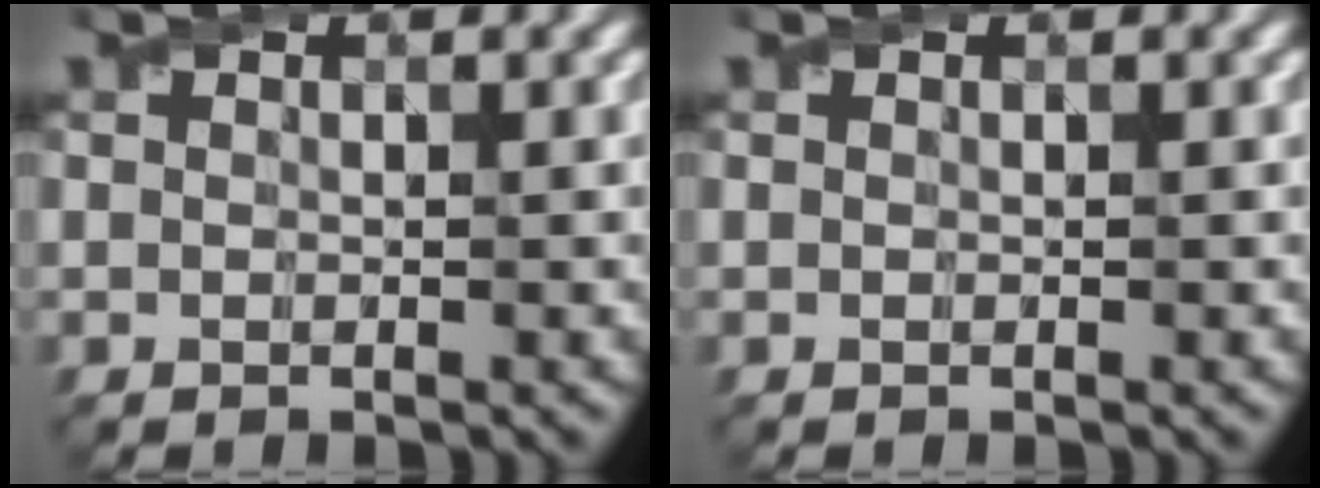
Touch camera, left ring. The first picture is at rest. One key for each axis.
{"total": 0.0}